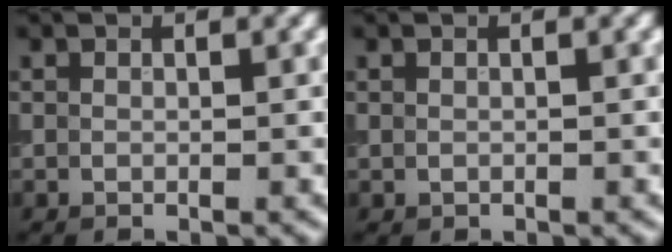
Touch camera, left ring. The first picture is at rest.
{"total": 0.0}